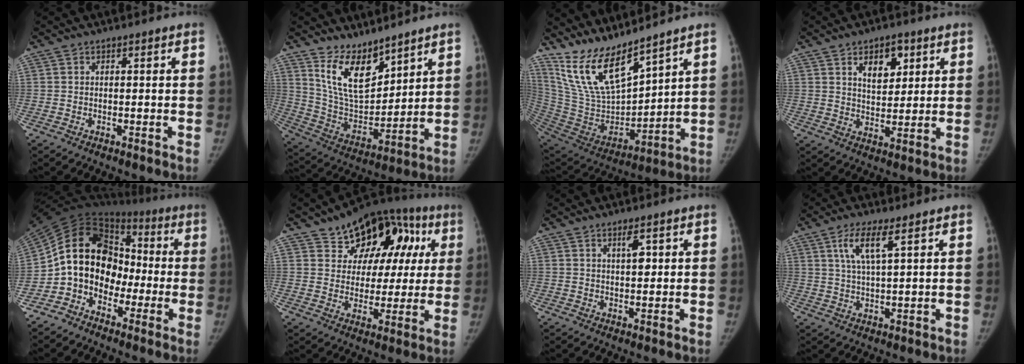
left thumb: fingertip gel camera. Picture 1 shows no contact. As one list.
[{"total": 13.0, "force": [9.2, 5.8, 7.2], "torque": [-0.098, -0.071, 0.193]}, {"total": 16.9, "force": [13.6, 4.0, 9.2], "torque": [-0.149, -0.080, 0.283]}, {"total": 7.8, "force": [3.6, 4.6, 5.2], "torque": [-0.052, -0.020, 0.058]}, {"total": 15.8, "force": [-4.0, 12.5, 8.9], "torque": [-0.131, 0.074, -0.082]}, {"total": 17.8, "force": [7.5, 12.4, 10.4], "torque": [-0.078, 0.016, 0.108]}, {"total": 2.9, "force": [1.2, 1.1, 2.4], "torque": [-0.035, -0.005, 0.020]}, {"total": 6.5, "force": [3.1, 1.4, 5.6], "torque": [-0.116, -0.012, 0.063]}]